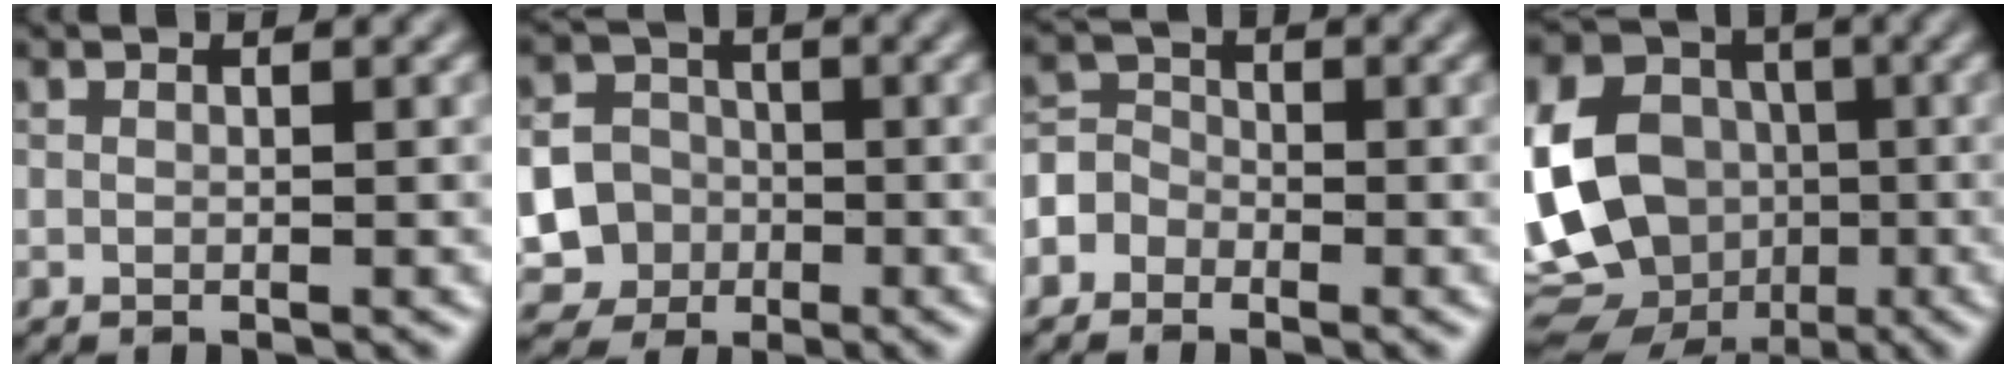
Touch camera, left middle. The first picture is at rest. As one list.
[{"total": 12.3, "force": [-3.6, 11.4, 3.0], "torque": [-0.092, -0.020, -0.090]}, {"total": 2.9, "force": [-1.6, 2.4, 0.5], "torque": [0.007, 0.008, -0.042]}, {"total": 15.1, "force": [-3.4, 12.6, 7.7], "torque": [-0.168, -0.015, -0.072]}]